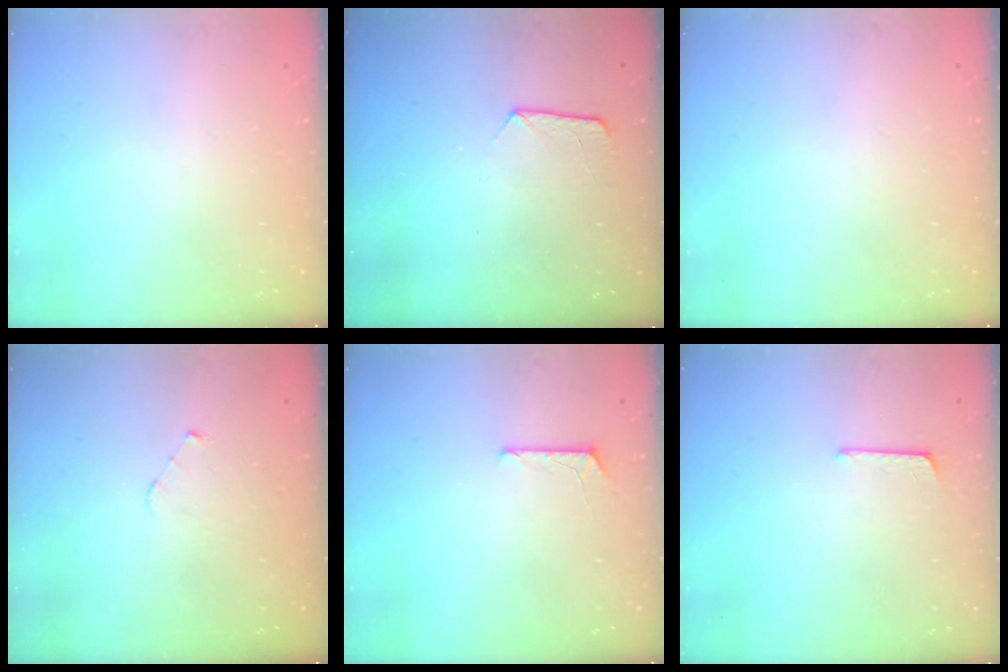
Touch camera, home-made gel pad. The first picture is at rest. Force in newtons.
{"total": 7.3, "press": 7.3, "slide": 0.7}
{"total": 0.0}
{"total": 3.4, "press": 3.4, "slide": 0.3}
{"total": 4.8, "press": 4.8, "slide": 0.5}
{"total": 5.0, "press": 5.0, "slide": 0.4}